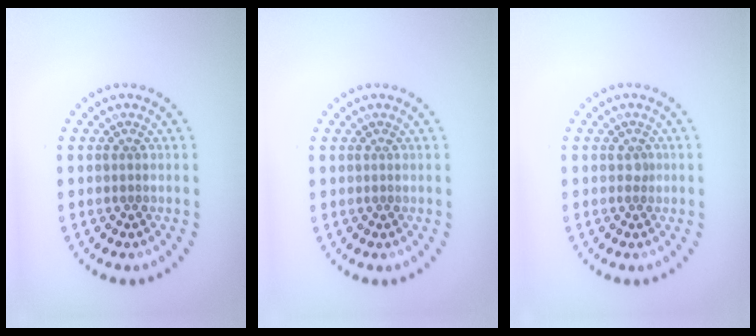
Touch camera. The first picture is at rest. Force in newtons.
{"total": 0.0}
{"total": 0.8, "press": 0.6, "slide": 0.5}